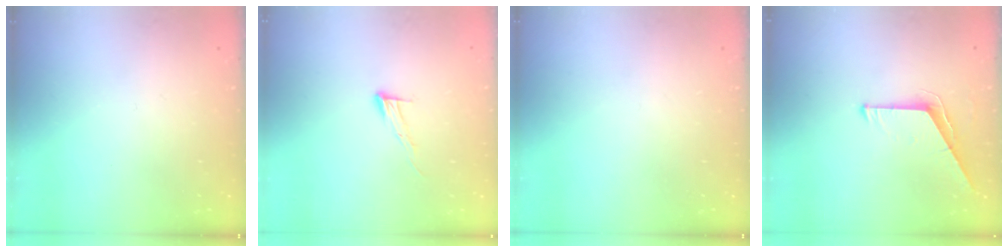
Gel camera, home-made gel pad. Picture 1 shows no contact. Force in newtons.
{"total": 6.7, "press": 6.7, "slide": 0.4}
{"total": 0.0}
{"total": 6.2, "press": 6.2, "slide": 0.5}